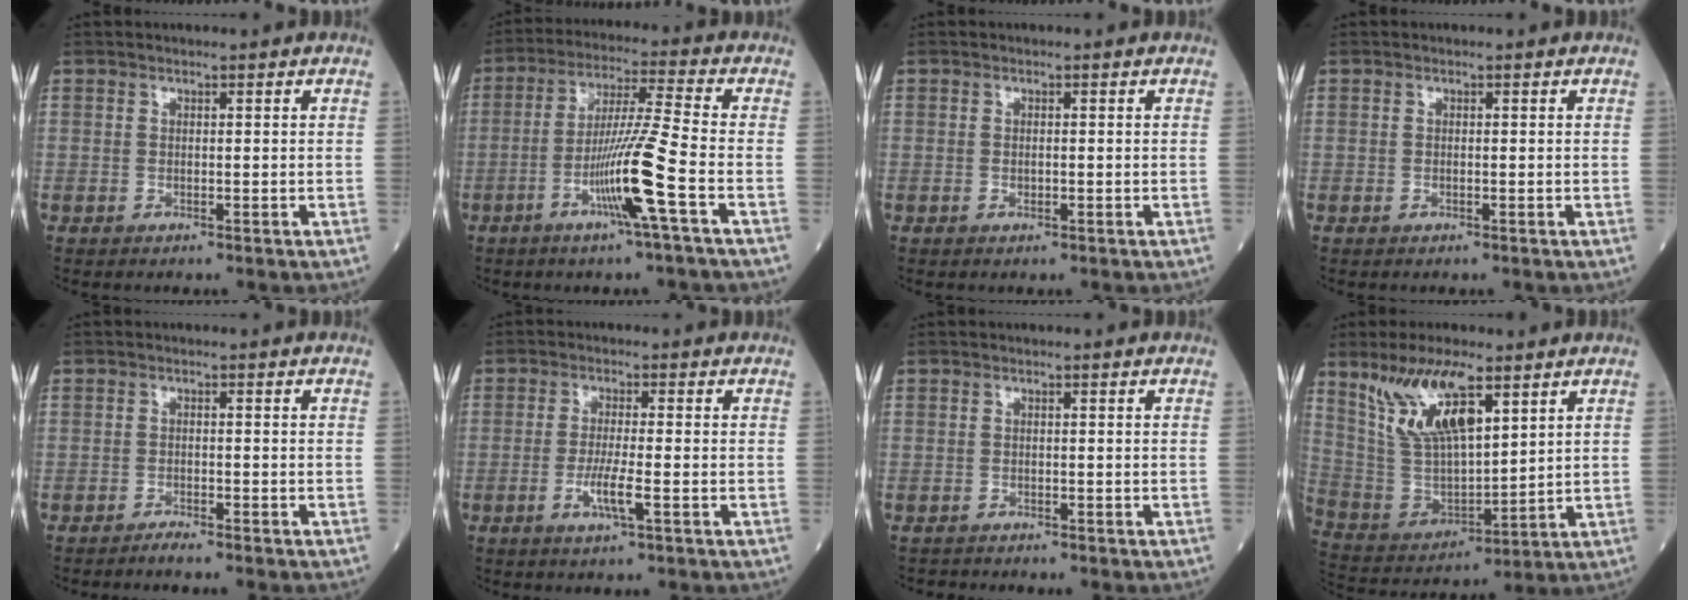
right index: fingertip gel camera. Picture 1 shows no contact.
{"total": 10.8, "force": [-4.1, -1.7, 9.8], "torque": [-0.190, -0.007, -0.079]}
{"total": 0.8, "force": [-0.2, 0.3, 0.7], "torque": [-0.015, -0.001, -0.002]}
{"total": 0.0}
{"total": 1.7, "force": [-1.6, -0.1, 0.6], "torque": [-0.012, 0.000, -0.026]}
{"total": 4.4, "force": [-1.5, 0.0, 4.1], "torque": [-0.081, -0.008, -0.030]}
{"total": 1.1, "force": [-1.1, 0.2, -0.3], "torque": [0.000, -0.003, -0.021]}
{"total": 13.9, "force": [8.2, 4.1, 10.5], "torque": [-0.213, 0.008, 0.167]}